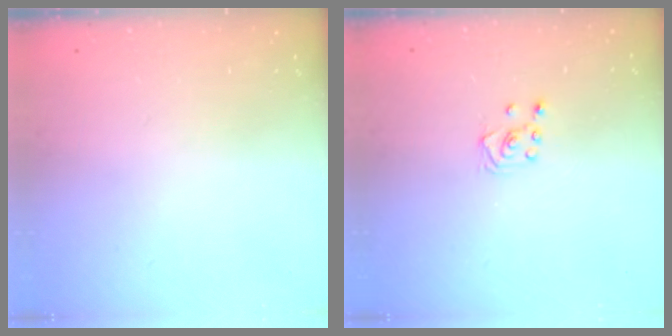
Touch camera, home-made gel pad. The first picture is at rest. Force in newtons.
{"total": 3.0, "press": 3.0, "slide": 0.3}